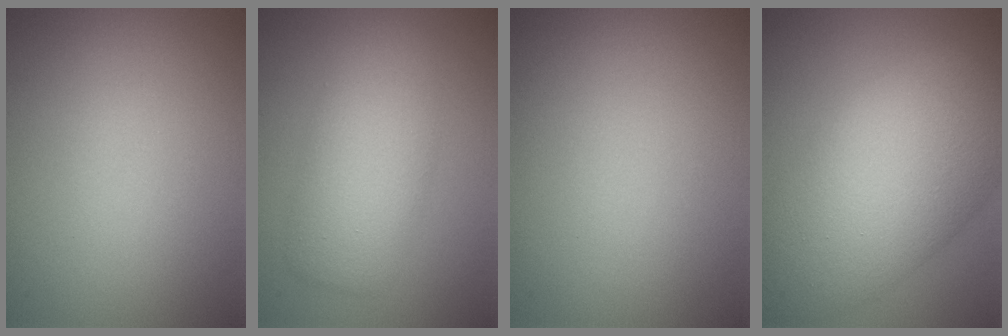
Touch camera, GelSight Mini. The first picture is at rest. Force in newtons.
{"total": 3.7, "press": 3.7, "slide": 0.2}
{"total": 0.0}
{"total": 11.3, "press": 11.3, "slide": 0.4}